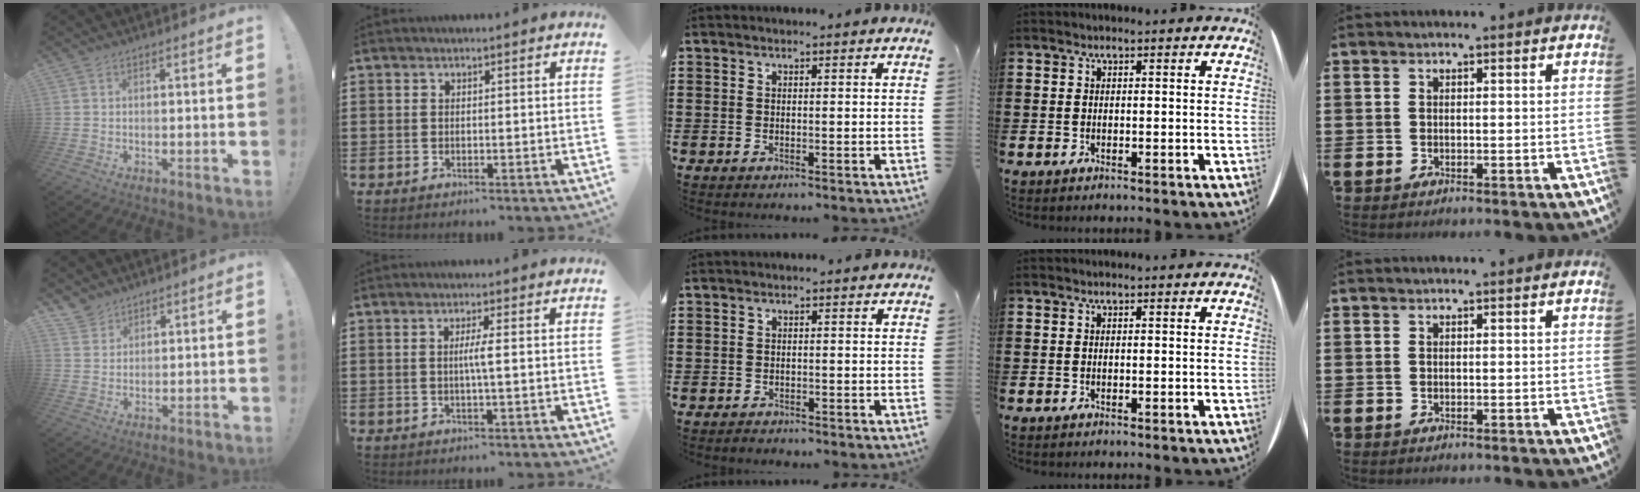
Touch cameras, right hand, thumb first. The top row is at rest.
{"thumb": {"total": 4.1, "force": [3.5, 2.1, 0.4], "torque": [-0.006, -0.024, 0.067]}, "index": {"total": 2.4, "force": [0.0, -0.2, 2.4], "torque": [-0.045, -0.005, -0.004]}, "middle": {"total": 0.7, "force": [-0.7, 0.3, 0.0], "torque": [-0.002, 0.001, -0.015]}}